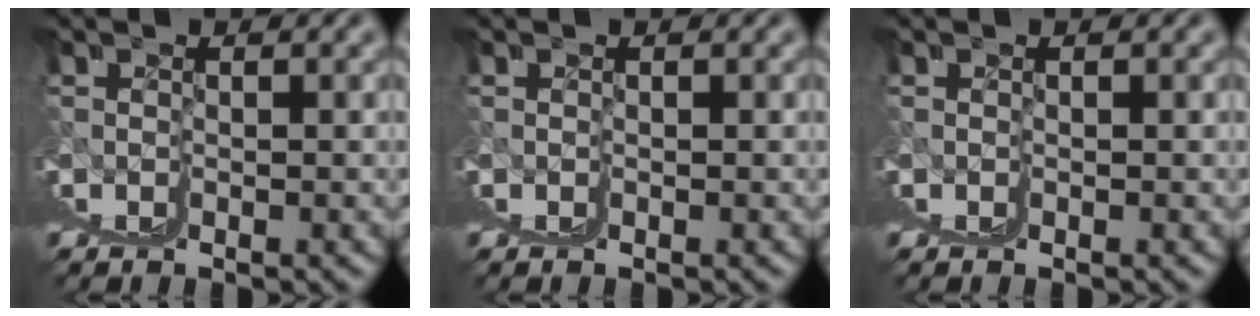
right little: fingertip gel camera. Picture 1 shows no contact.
{"total": 0.0}
{"total": 0.0}